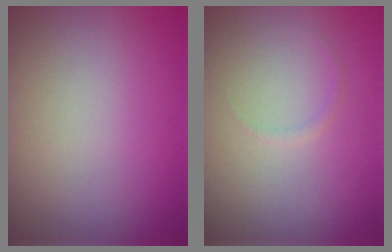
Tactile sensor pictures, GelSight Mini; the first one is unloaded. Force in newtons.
{"total": 1.2, "press": 1.2, "slide": 0.2}